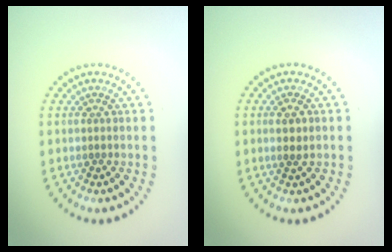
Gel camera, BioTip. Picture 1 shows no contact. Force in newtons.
{"total": 1.1, "press": 1.0, "slide": 0.4}